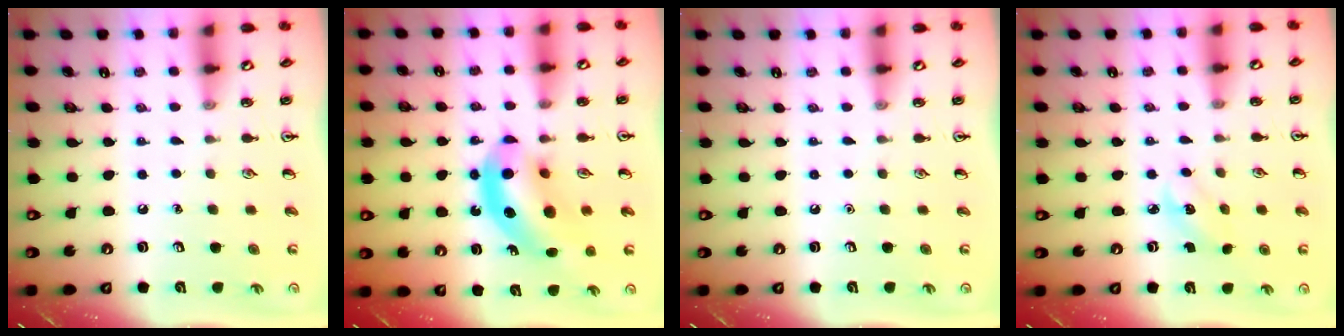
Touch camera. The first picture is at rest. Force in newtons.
{"total": 11.5, "press": 11.0, "slide": 3.3}
{"total": 0.0}
{"total": 2.7, "press": 2.6, "slide": 0.9}